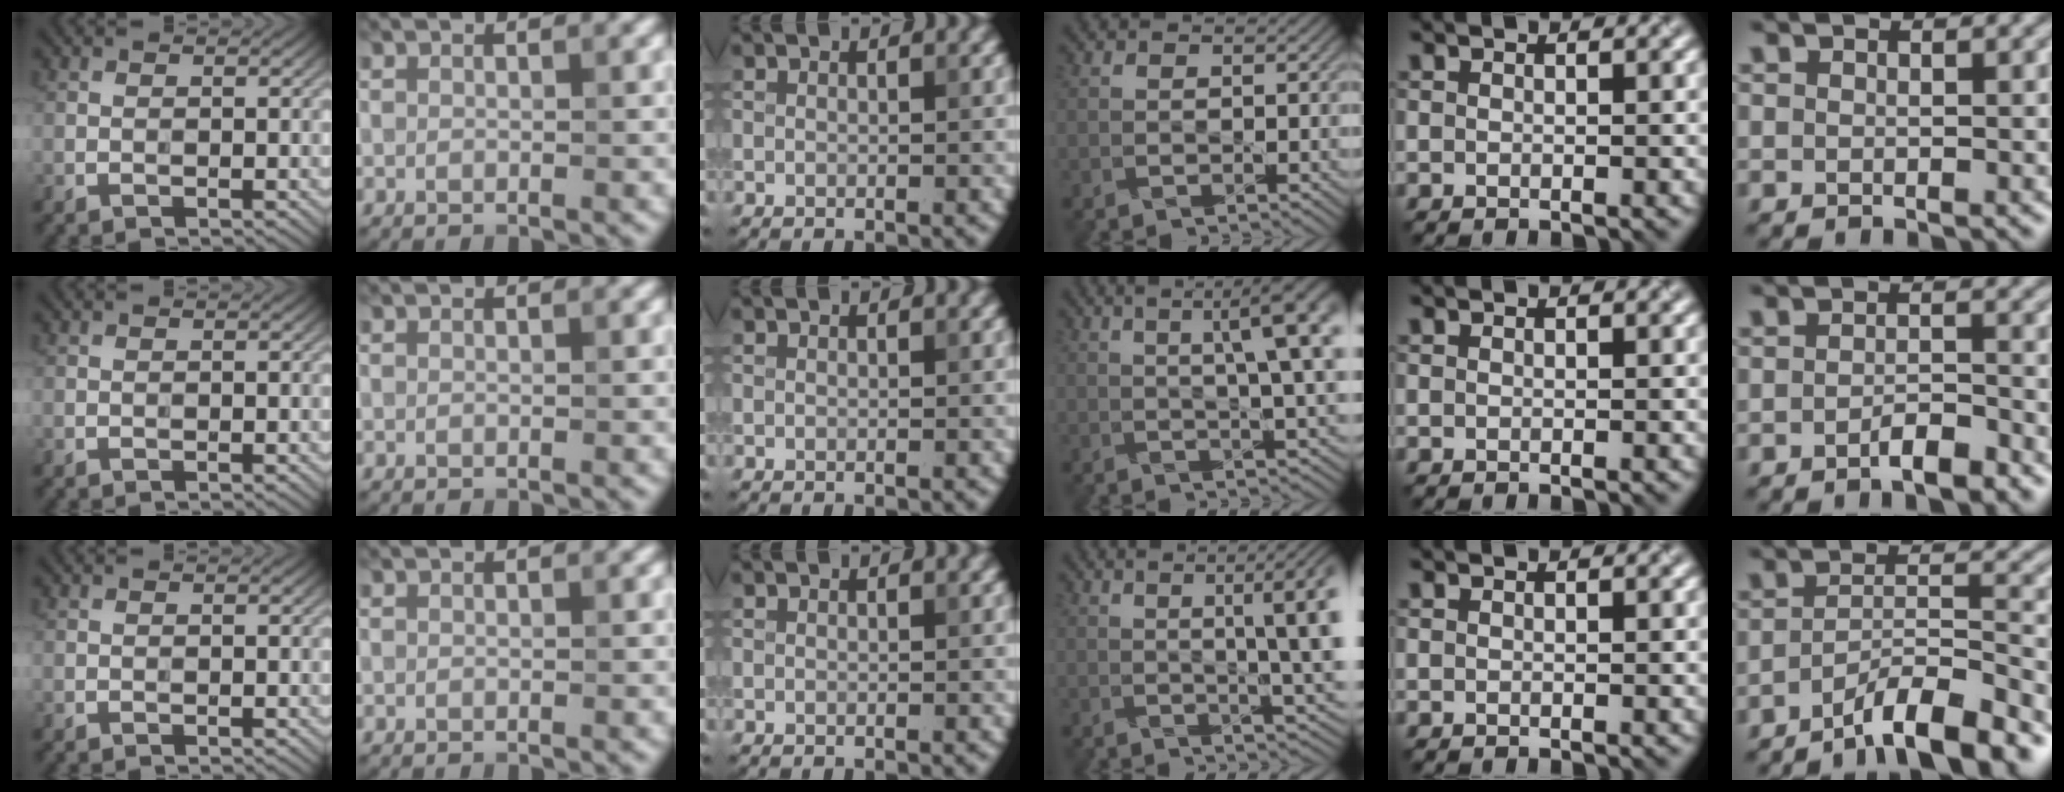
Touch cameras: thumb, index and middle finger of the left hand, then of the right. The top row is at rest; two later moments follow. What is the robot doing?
{"motion": "pour", "object": "measuring cup"}